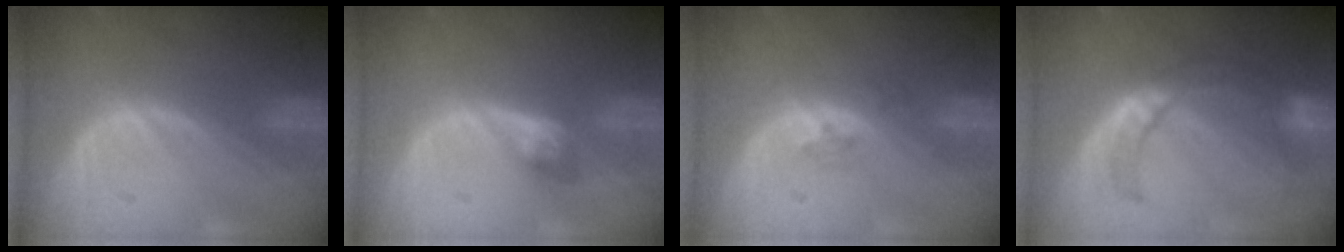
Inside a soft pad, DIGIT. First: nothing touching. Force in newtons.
{"total": 3.0, "press": 2.6, "slide": 1.5}
{"total": 2.1, "press": 1.8, "slide": 1.2}
{"total": 7.4, "press": 7.2, "slide": 1.8}